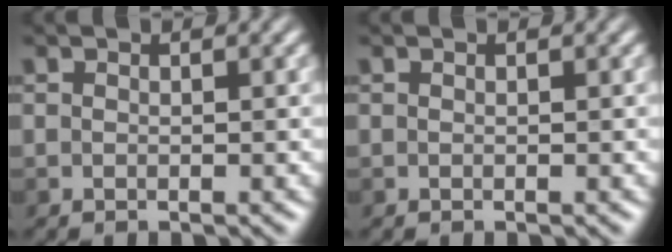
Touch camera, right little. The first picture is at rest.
{"total": 0.0}